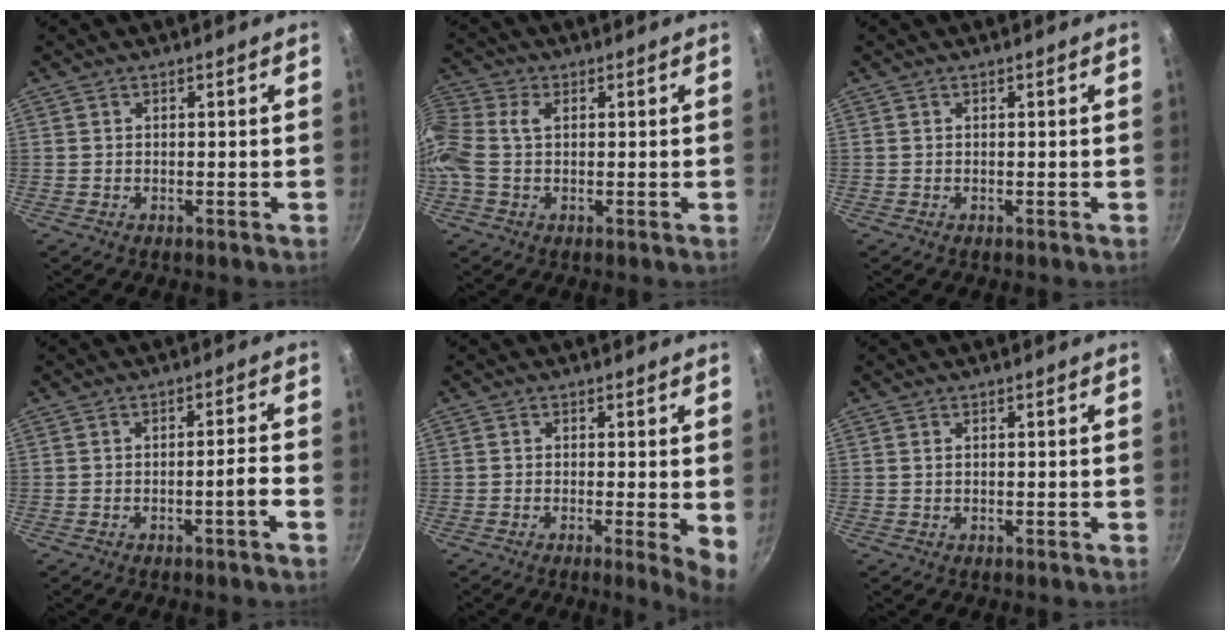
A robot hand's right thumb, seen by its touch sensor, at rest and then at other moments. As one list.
[{"total": 9.0, "force": [0.8, 6.1, 6.6], "torque": [-0.150, 0.023, -0.003]}, {"total": 0.0}, {"total": 3.3, "force": [-1.6, -0.3, 2.8], "torque": [-0.051, 0.017, -0.023]}, {"total": 4.8, "force": [-0.3, 0.9, 4.7], "torque": [-0.061, -0.011, -0.007]}, {"total": 0.5, "force": [0.1, 0.3, 0.4], "torque": [-0.007, 0.002, 0.002]}]